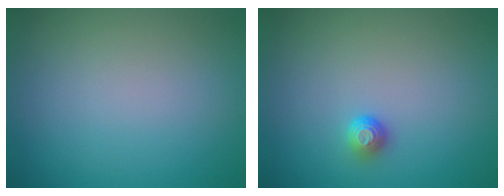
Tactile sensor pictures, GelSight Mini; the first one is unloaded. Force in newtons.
{"total": 1.3, "press": 1.1, "slide": 0.7}